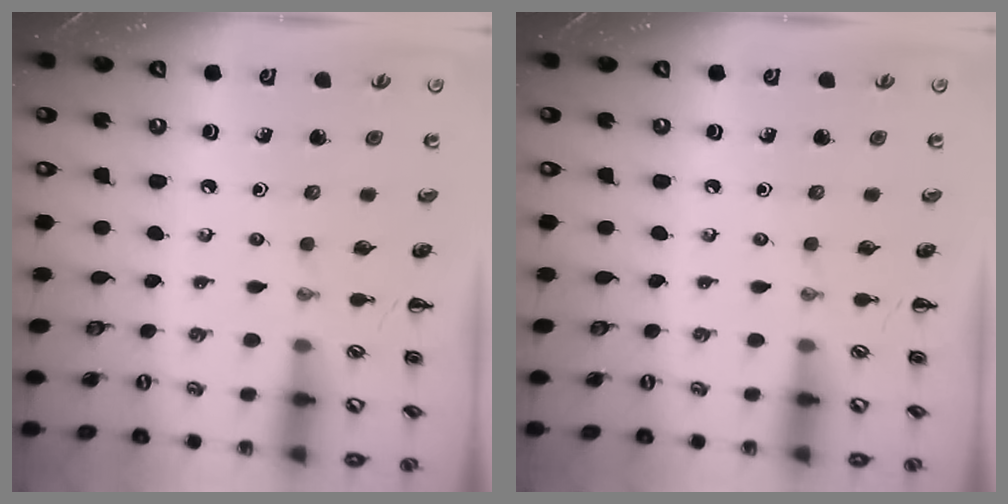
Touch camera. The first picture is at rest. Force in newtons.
{"total": 0.0}